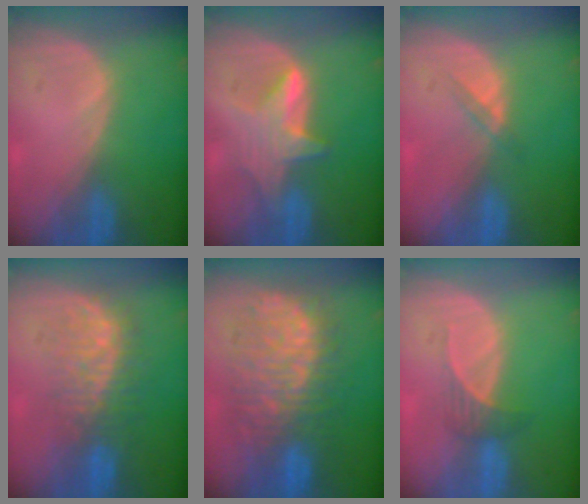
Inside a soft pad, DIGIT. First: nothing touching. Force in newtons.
{"total": 5.8, "press": 5.8, "slide": 0.8}
{"total": 1.8, "press": 1.4, "slide": 1.0}
{"total": 7.9, "press": 7.8, "slide": 1.1}
{"total": 12.0, "press": 11.9, "slide": 1.3}
{"total": 2.5, "press": 2.3, "slide": 0.9}